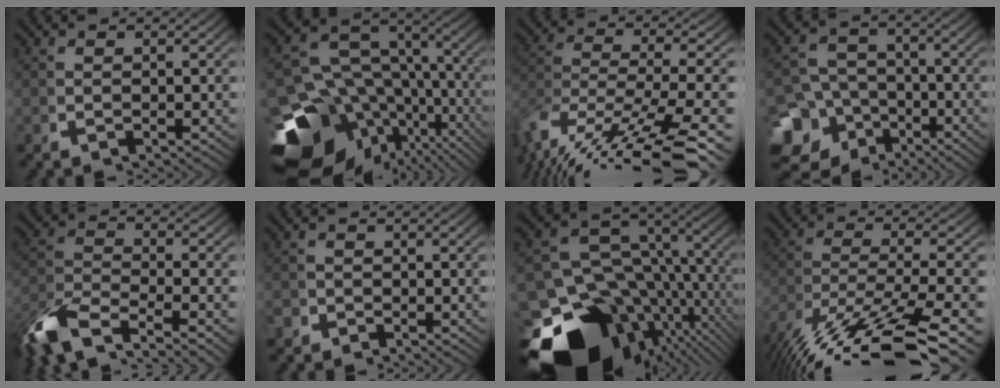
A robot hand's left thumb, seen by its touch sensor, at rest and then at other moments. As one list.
[{"total": 20.1, "force": [-4.9, 14.9, 12.6], "torque": [-0.233, -0.080, -0.053]}, {"total": 11.9, "force": [-3.6, 7.3, 8.7], "torque": [-0.203, -0.063, -0.014]}, {"total": 14.2, "force": [-6.0, 11.3, 6.1], "torque": [-0.116, -0.076, -0.080]}, {"total": 8.9, "force": [-3.4, 5.8, 5.9], "torque": [-0.139, -0.028, -0.051]}, {"total": 1.4, "force": [-1.0, 0.9, 0.0], "torque": [-0.006, -0.012, -0.017]}, {"total": 23.5, "force": [-6.5, 15.2, 16.7], "torque": [-0.279, -0.082, -0.071]}, {"total": 12.6, "force": [-5.4, 6.9, 9.1], "torque": [-0.206, -0.067, -0.039]}]